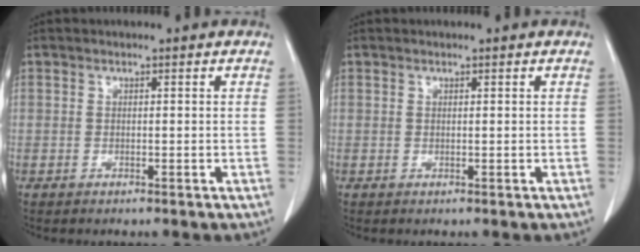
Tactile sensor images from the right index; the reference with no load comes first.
{"total": 0.0}